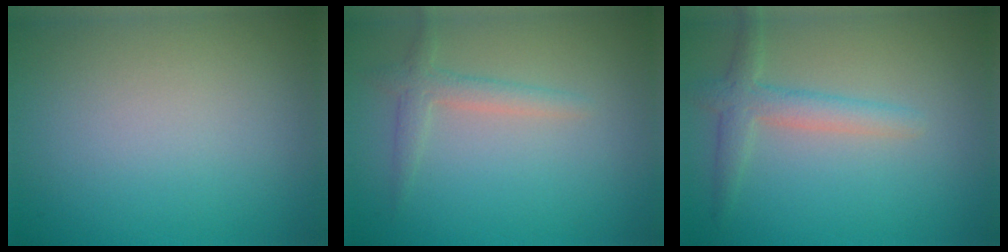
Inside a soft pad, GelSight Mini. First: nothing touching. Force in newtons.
{"total": 2.0, "press": 2.0, "slide": 0.2}
{"total": 2.8, "press": 2.8, "slide": 0.1}